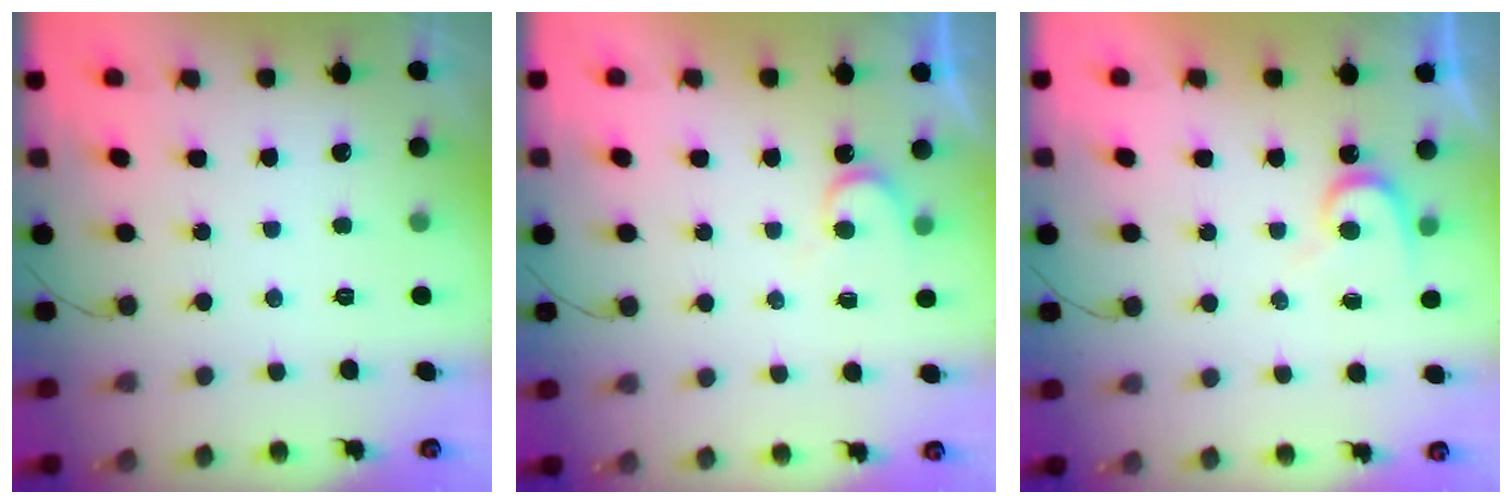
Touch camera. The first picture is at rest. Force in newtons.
{"total": 4.5, "press": 4.4, "slide": 0.4}
{"total": 7.3, "press": 7.3, "slide": 0.3}